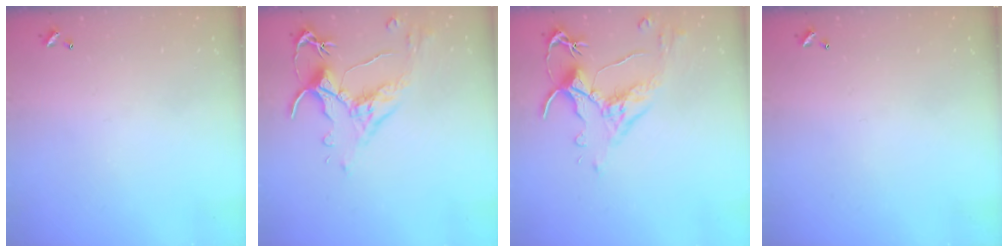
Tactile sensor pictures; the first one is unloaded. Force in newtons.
{"total": 2.5, "press": 2.1, "slide": 1.4}
{"total": 2.5, "press": 2.1, "slide": 1.4}
{"total": 0.0}